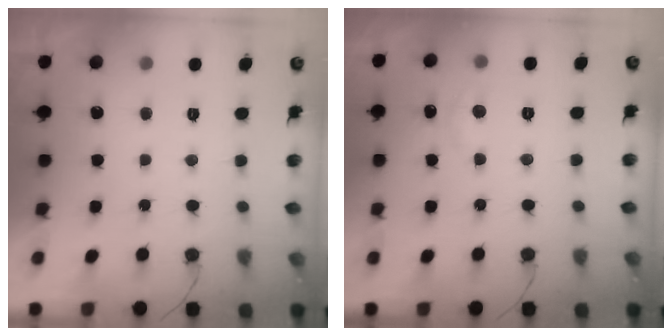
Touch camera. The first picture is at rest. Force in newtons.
{"total": 3.2, "press": 3.2, "slide": 0.4}